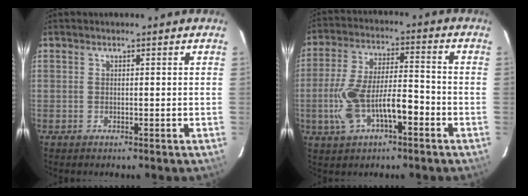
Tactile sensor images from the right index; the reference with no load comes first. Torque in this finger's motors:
{"motor_torque": [0.38, -0.04, 0.32, 0.12]}